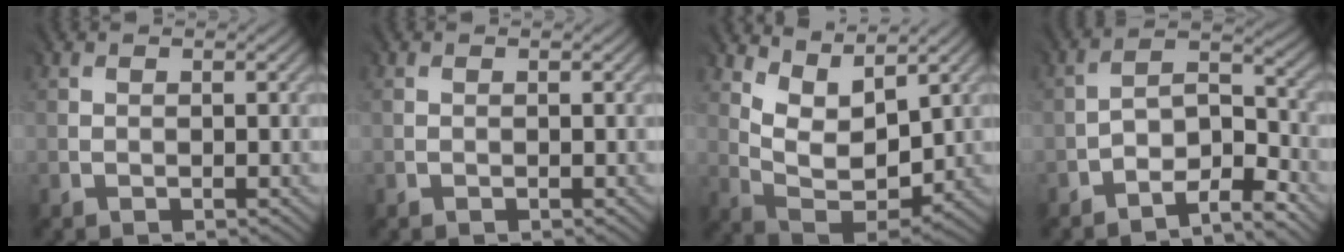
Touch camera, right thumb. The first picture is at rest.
{"total": 0.0}
{"total": 8.3, "force": [5.3, 3.6, 5.3], "torque": [-0.126, -0.002, 0.107]}
{"total": 7.8, "force": [-6.1, 2.4, 4.2], "torque": [-0.060, -0.001, -0.110]}